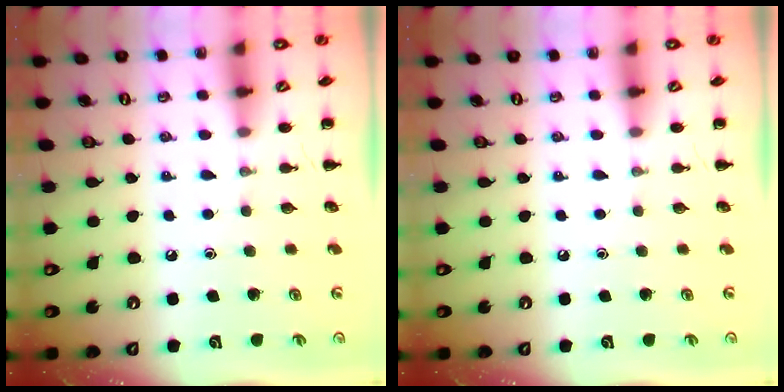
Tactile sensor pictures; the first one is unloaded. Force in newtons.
{"total": 0.0}